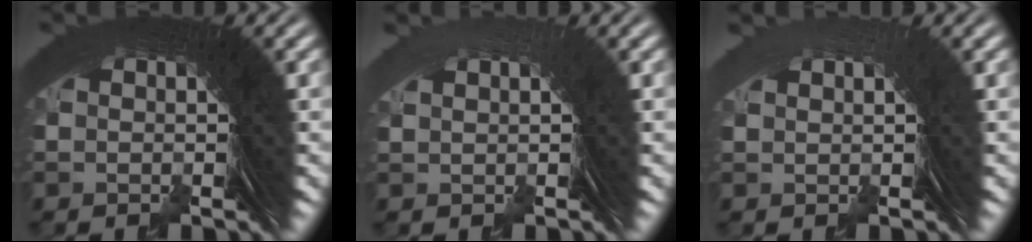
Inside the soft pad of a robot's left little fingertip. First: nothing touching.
{"total": 1.5, "force": [0.0, -1.1, -1.1], "torque": [0.030, 0.008, 0.004]}
{"total": 1.5, "force": [0.1, -1.1, -1.0], "torque": [0.029, 0.008, 0.004]}